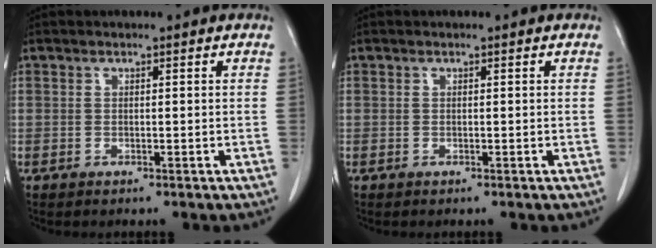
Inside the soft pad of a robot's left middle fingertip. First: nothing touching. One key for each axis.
{"total": 0.0}